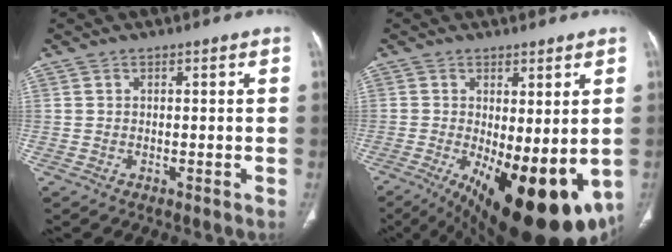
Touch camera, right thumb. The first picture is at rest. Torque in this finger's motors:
{"motor_torque": [0.06, 1.87, 1.18, 0.66, 0.59]}